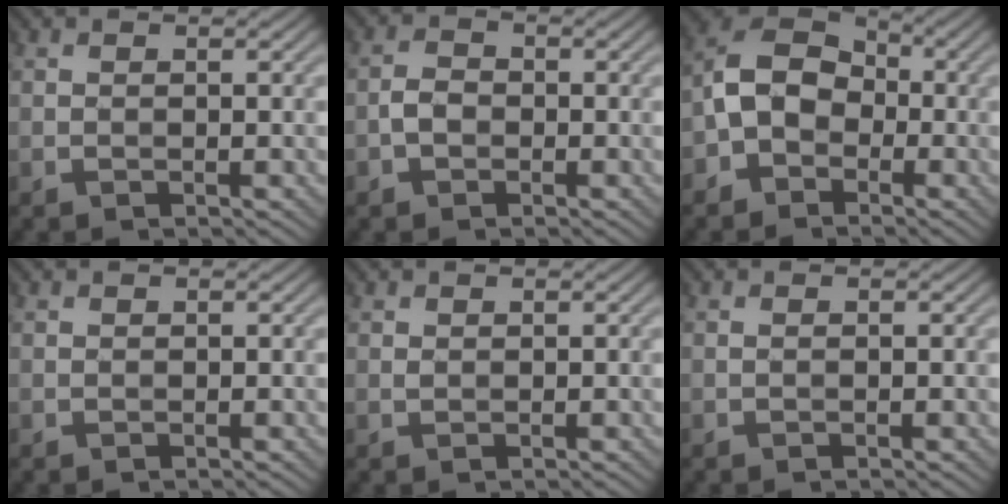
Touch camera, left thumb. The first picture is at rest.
{"total": 2.3, "force": [-0.9, 1.8, 1.2], "torque": [-0.024, 0.003, -0.024]}
{"total": 7.2, "force": [-2.2, 5.5, 4.0], "torque": [-0.080, 0.011, -0.066]}
{"total": 0.7, "force": [0.3, 0.6, 0.0], "torque": [0.001, -0.001, 0.007]}
{"total": 0.9, "force": [0.5, 0.8, 0.2], "torque": [-0.006, 0.000, 0.010]}
{"total": 0.0}